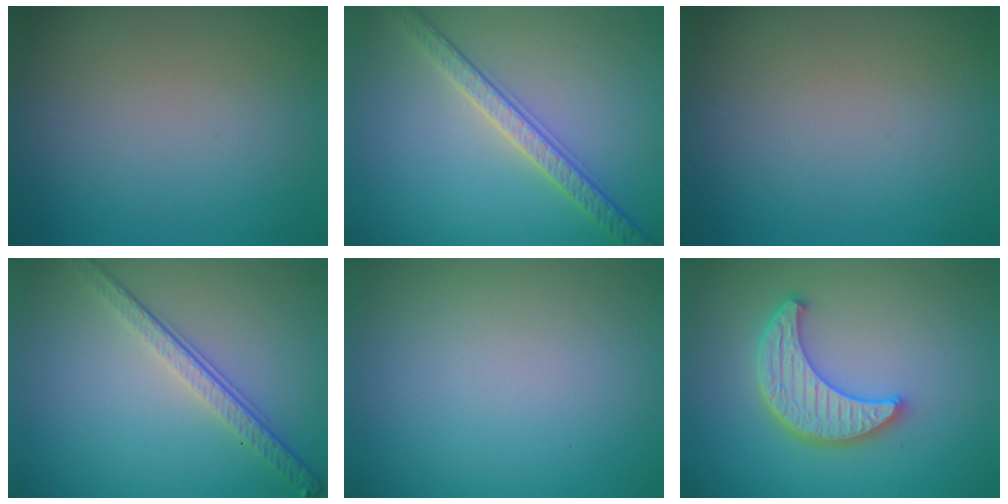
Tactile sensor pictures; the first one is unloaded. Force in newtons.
{"total": 3.3, "press": 3.2, "slide": 1.0}
{"total": 0.0}
{"total": 4.0, "press": 2.7, "slide": 2.9}
{"total": 0.0}
{"total": 4.4, "press": 3.8, "slide": 2.2}